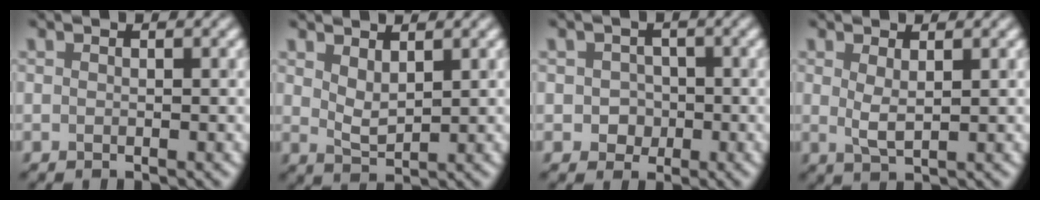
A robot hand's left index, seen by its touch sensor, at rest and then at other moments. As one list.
[{"total": 1.8, "force": [1.2, 0.7, 1.3], "torque": [-0.027, 0.000, 0.028]}, {"total": 1.7, "force": [-0.2, 1.6, 0.3], "torque": [0.020, 0.003, -0.009]}, {"total": 1.7, "force": [0.5, 0.4, 1.5], "torque": [-0.033, 0.001, 0.012]}]